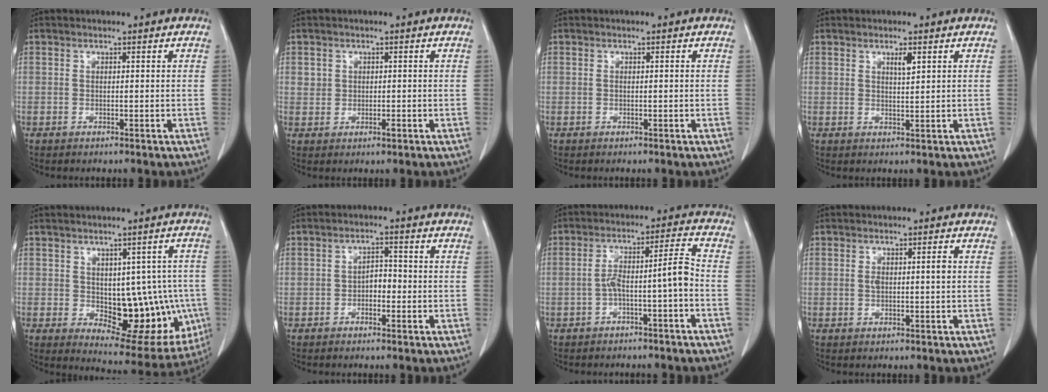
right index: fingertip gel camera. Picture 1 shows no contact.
{"total": 1.9, "force": [0.5, 1.7, 0.9], "torque": [-0.010, -0.003, 0.006]}
{"total": 0.5, "force": [0.1, 0.0, 0.5], "torque": [-0.008, -0.001, 0.002]}
{"total": 2.1, "force": [1.2, 0.3, 1.7], "torque": [-0.027, -0.007, 0.019]}
{"total": 14.6, "force": [-1.7, 7.2, 12.5], "torque": [-0.138, 0.007, 0.003]}
{"total": 2.9, "force": [-0.5, 1.5, 2.4], "torque": [-0.026, 0.008, -0.012]}
{"total": 6.6, "force": [-2.1, -0.1, 6.2], "torque": [-0.103, 0.030, -0.031]}
{"total": 2.8, "force": [0.5, 0.6, 2.7], "torque": [-0.047, 0.004, 0.010]}